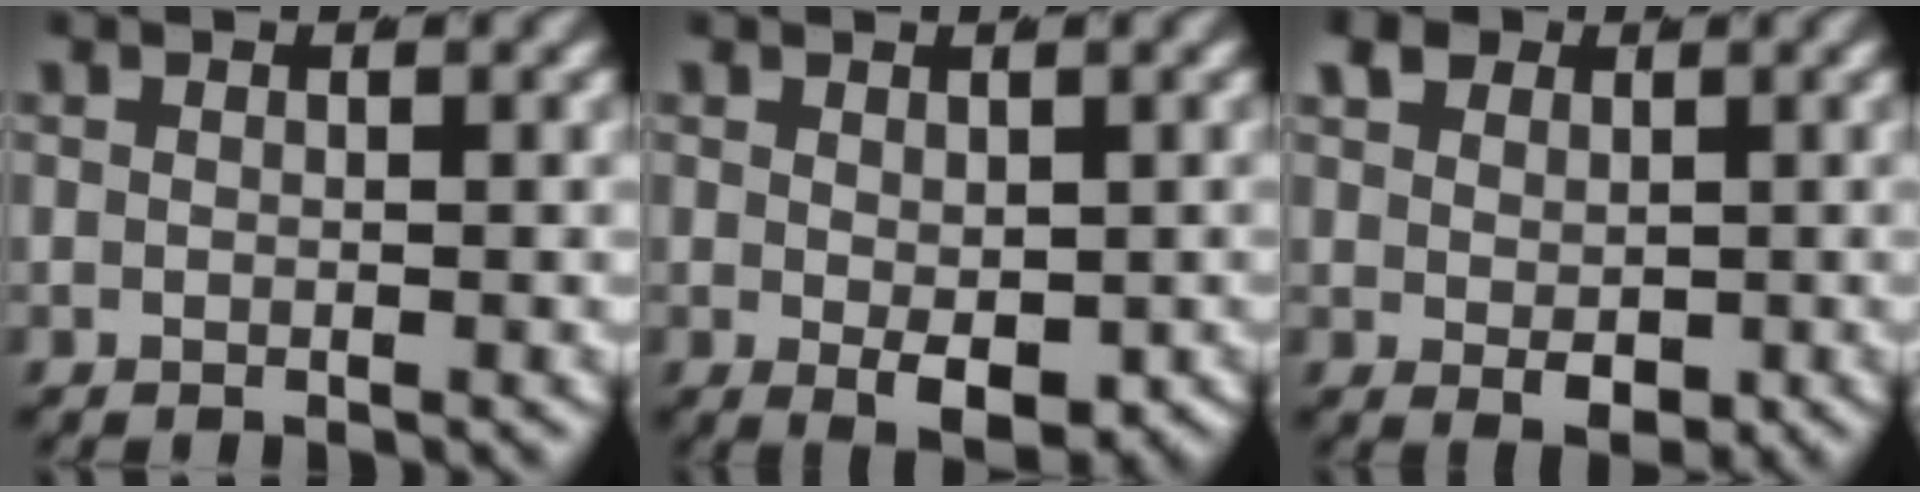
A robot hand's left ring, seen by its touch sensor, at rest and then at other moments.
{"total": 3.5, "force": [-1.3, 1.3, 3.0], "torque": [-0.047, -0.029, 0.000]}
{"total": 3.4, "force": [0.6, 2.3, 2.4], "torque": [-0.044, -0.019, 0.024]}